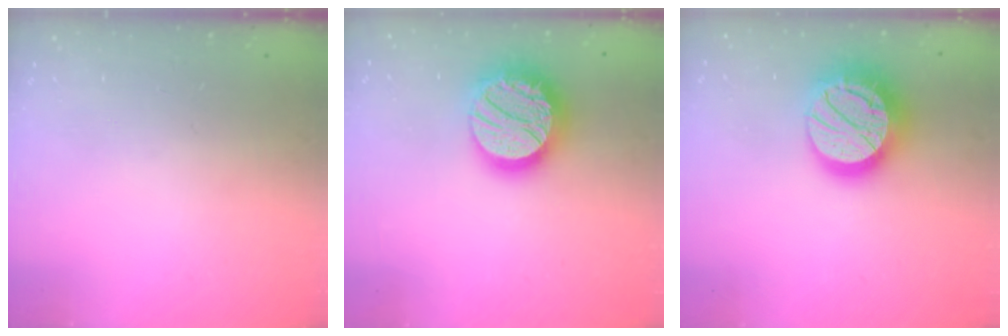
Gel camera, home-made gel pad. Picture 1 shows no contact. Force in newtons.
{"total": 22.2, "press": 22.2, "slide": 1.4}
{"total": 20.6, "press": 20.5, "slide": 1.4}